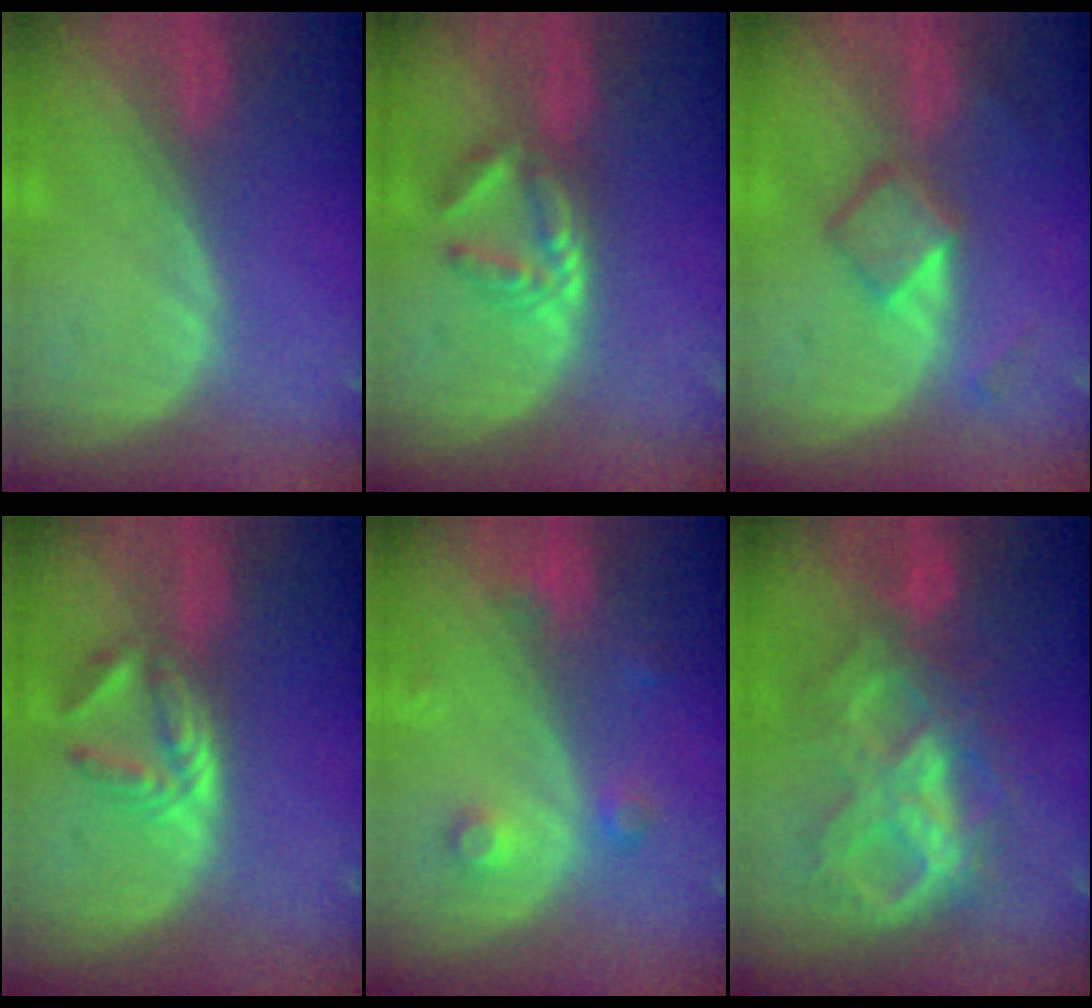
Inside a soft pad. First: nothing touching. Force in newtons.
{"total": 5.8, "press": 4.9, "slide": 3.1}
{"total": 5.1, "press": 4.7, "slide": 1.8}
{"total": 5.8, "press": 4.9, "slide": 3.1}
{"total": 3.8, "press": 3.3, "slide": 1.7}
{"total": 10.5, "press": 10.4, "slide": 1.1}